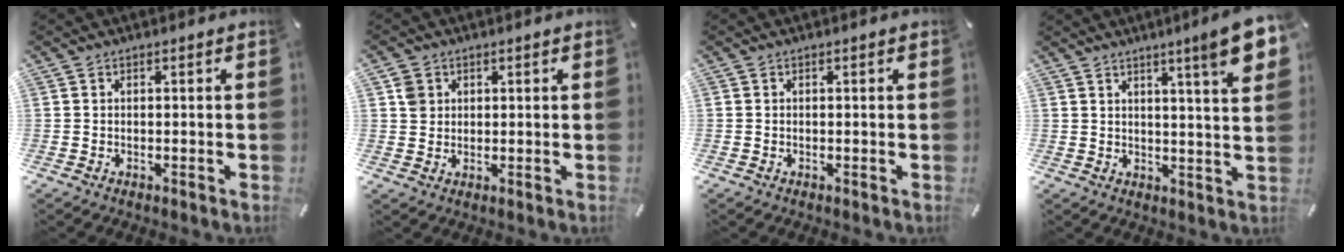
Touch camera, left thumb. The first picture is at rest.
{"total": 3.2, "force": [1.0, 3.1, 0.3], "torque": [0.003, 0.000, 0.015]}
{"total": 0.0}
{"total": 10.2, "force": [6.0, 0.8, 8.2], "torque": [-0.117, -0.035, 0.092]}